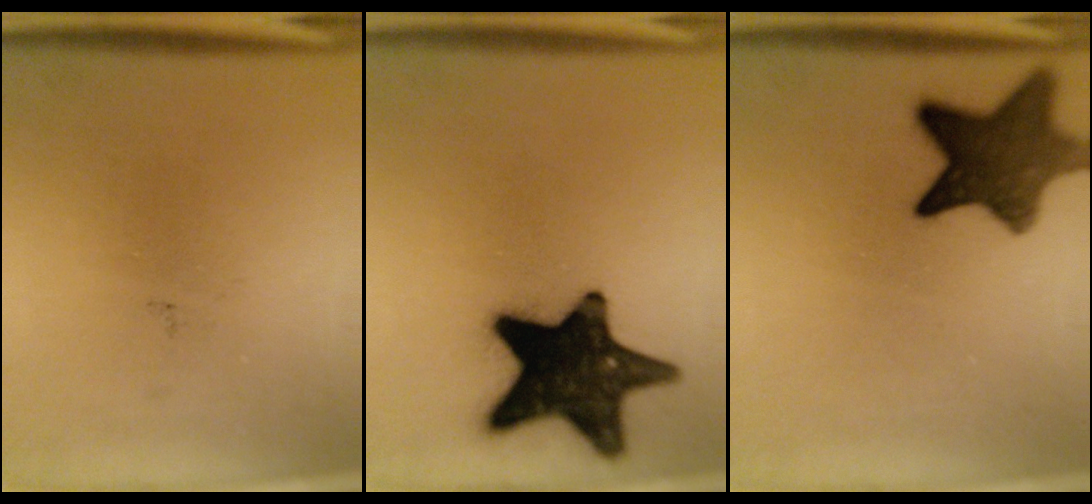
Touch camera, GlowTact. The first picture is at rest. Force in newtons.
{"total": 19.0}
{"total": 11.5}